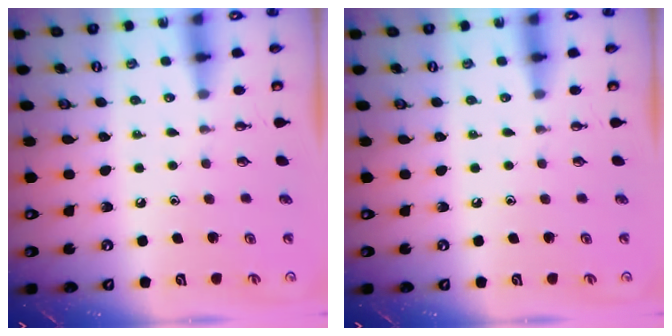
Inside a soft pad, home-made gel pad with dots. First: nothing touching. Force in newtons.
{"total": 0.0}